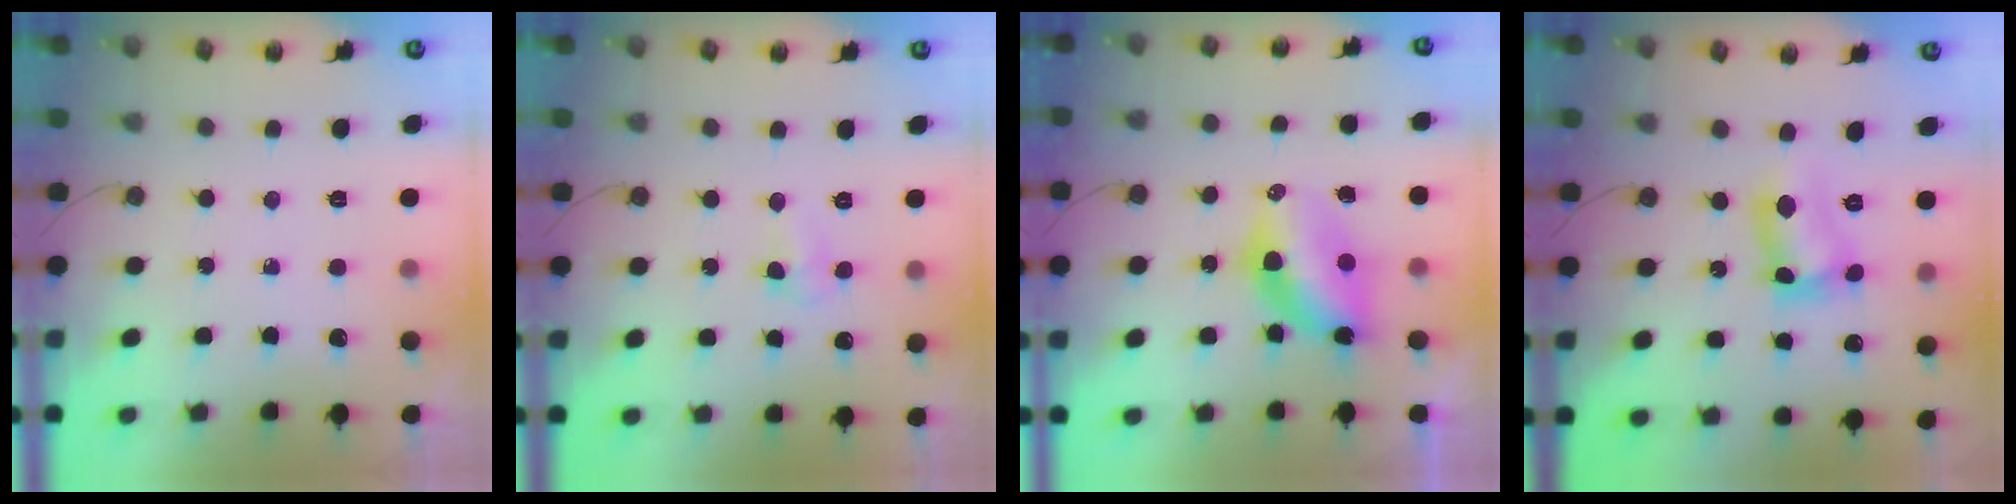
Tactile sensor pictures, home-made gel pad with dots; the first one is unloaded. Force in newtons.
{"total": 4.9, "press": 4.8, "slide": 0.8}
{"total": 8.6, "press": 8.5, "slide": 1.0}
{"total": 10.7, "press": 10.7, "slide": 0.6}